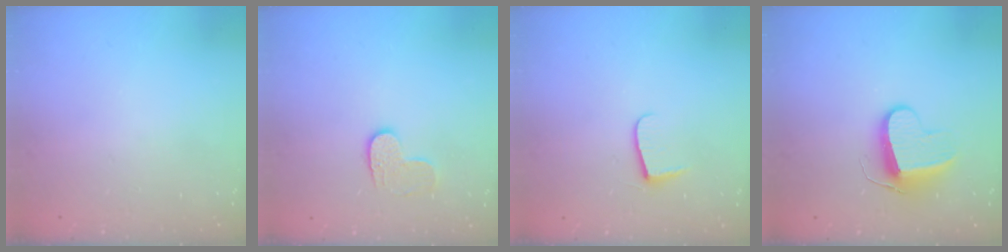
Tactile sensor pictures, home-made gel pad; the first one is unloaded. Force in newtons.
{"total": 6.2, "press": 6.2, "slide": 0.3}
{"total": 6.5, "press": 6.5, "slide": 0.8}
{"total": 9.1, "press": 9.1, "slide": 0.2}